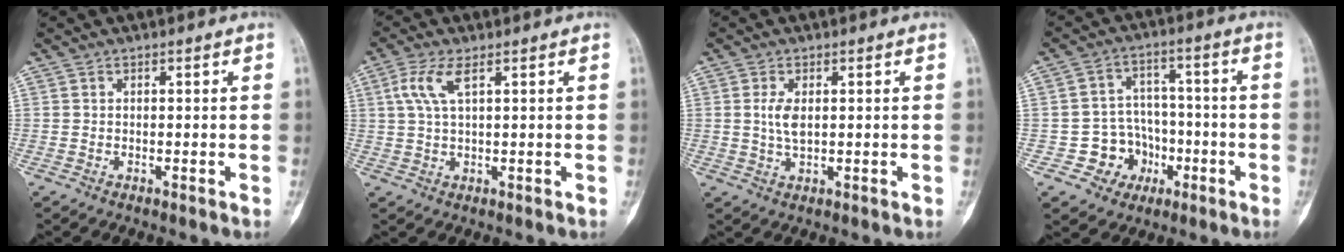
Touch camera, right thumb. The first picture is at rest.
{"total": 5.3, "force": [2.0, 1.7, 4.5], "torque": [-0.113, 0.006, 0.043]}
{"total": 3.6, "force": [0.5, 1.6, 3.1], "torque": [-0.069, -0.004, 0.014]}
{"total": 8.9, "force": [-3.2, 8.0, 2.2], "torque": [0.016, 0.038, -0.045]}